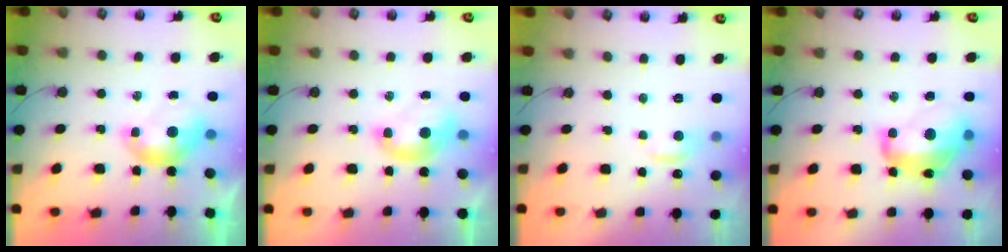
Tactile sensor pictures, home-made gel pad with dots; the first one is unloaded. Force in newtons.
{"total": 1.7, "press": 1.6, "slide": 0.3}
{"total": 0.7, "press": 0.0, "slide": 0.7}
{"total": 10.4, "press": 10.3, "slide": 1.9}